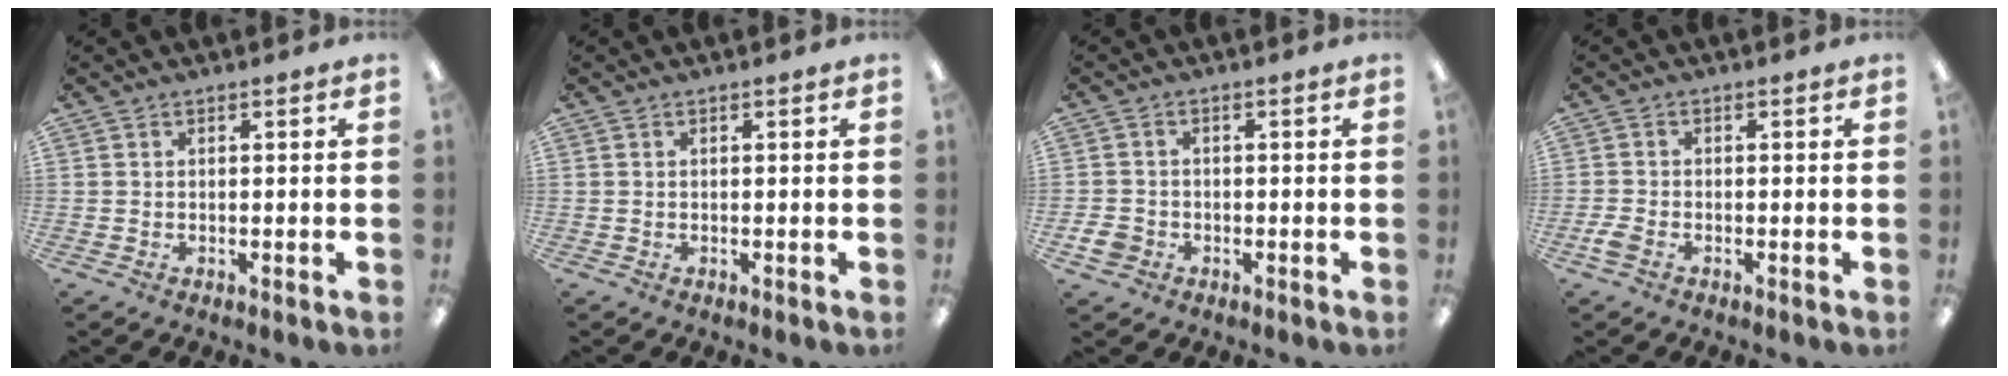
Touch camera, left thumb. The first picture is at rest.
{"total": 0.0}
{"total": 3.6, "force": [-1.5, 3.0, 1.3], "torque": [-0.026, 0.006, -0.028]}
{"total": 2.4, "force": [-1.2, 1.3, 1.6], "torque": [-0.038, -0.001, -0.024]}